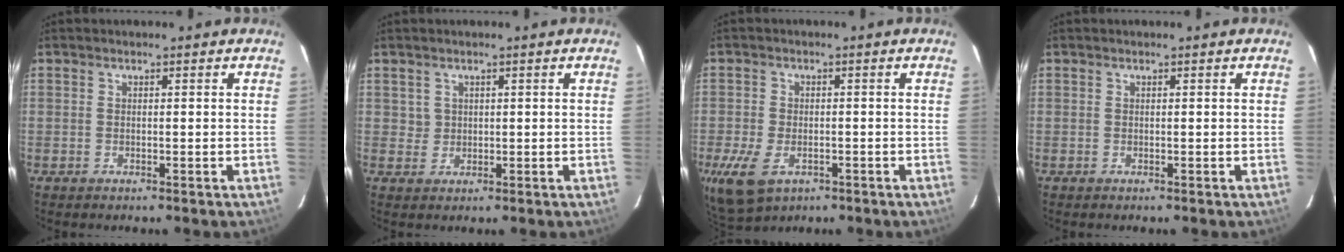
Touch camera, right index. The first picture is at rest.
{"total": 1.6, "force": [0.6, 1.5, -0.1], "torque": [0.008, 0.006, 0.011]}
{"total": 10.3, "force": [-4.4, 6.4, 6.8], "torque": [-0.161, -0.028, -0.072]}
{"total": 0.0}